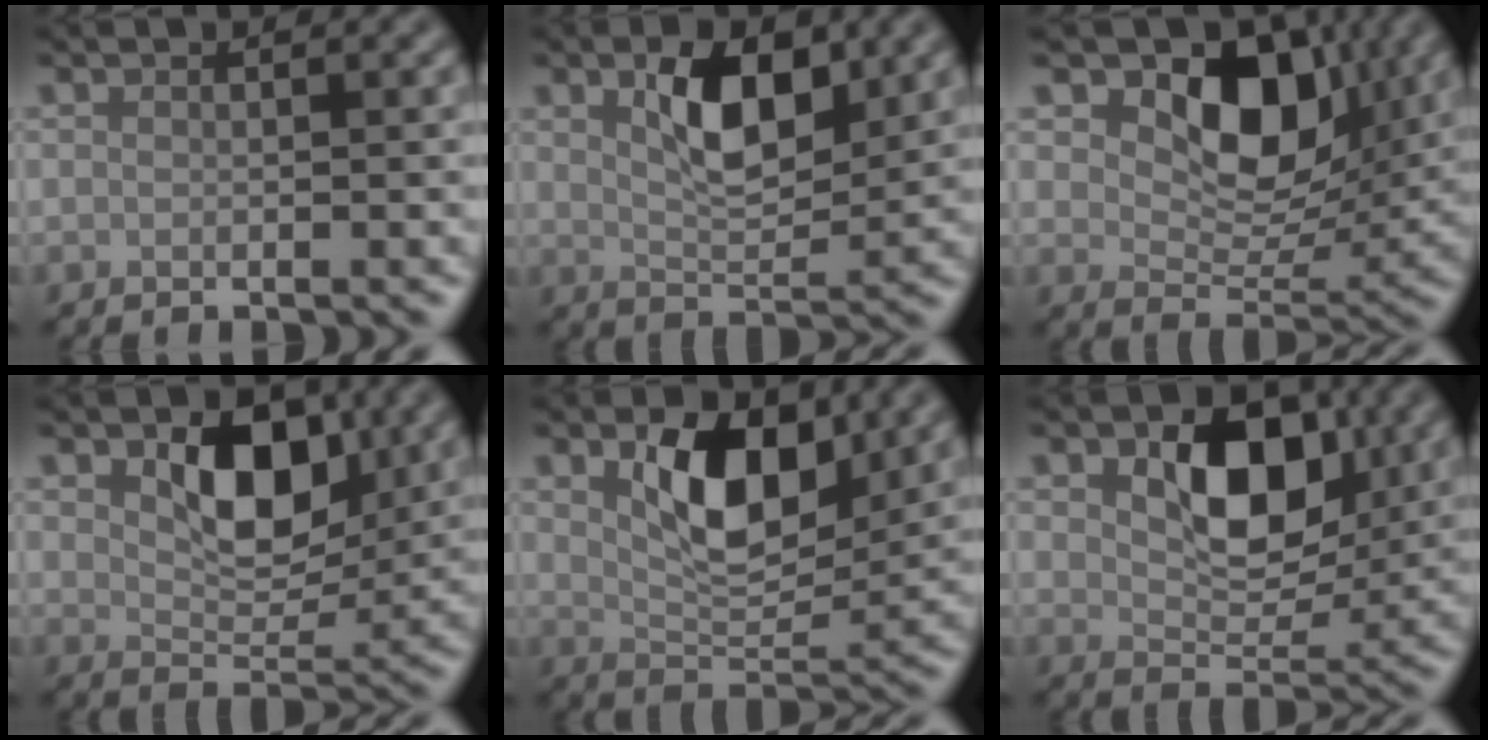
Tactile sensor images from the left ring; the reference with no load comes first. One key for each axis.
{"total": 5.4, "fx": 2.0, "fy": 2.6, "fz": 4.3, "tx": -0.077, "ty": 0.001, "tz": 0.035}
{"total": 8.6, "fx": 3.6, "fy": 5.4, "fz": 5.7, "tx": -0.079, "ty": -0.013, "tz": 0.053}
{"total": 6.2, "fx": 2.0, "fy": 3.7, "fz": 4.5, "tx": -0.072, "ty": -0.005, "tz": 0.029}
{"total": 7.1, "fx": 2.6, "fy": 3.8, "fz": 5.4, "tx": -0.091, "ty": -0.003, "tz": 0.042}
{"total": 7.2, "fx": 2.0, "fy": 4.5, "fz": 5.3, "tx": -0.082, "ty": -0.005, "tz": 0.030}